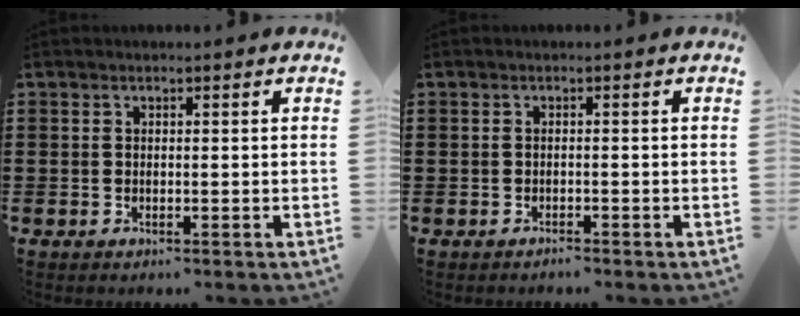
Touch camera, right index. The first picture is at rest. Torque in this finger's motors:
{"motor_torque": [0.17, 1.96, -0.95, -0.12]}